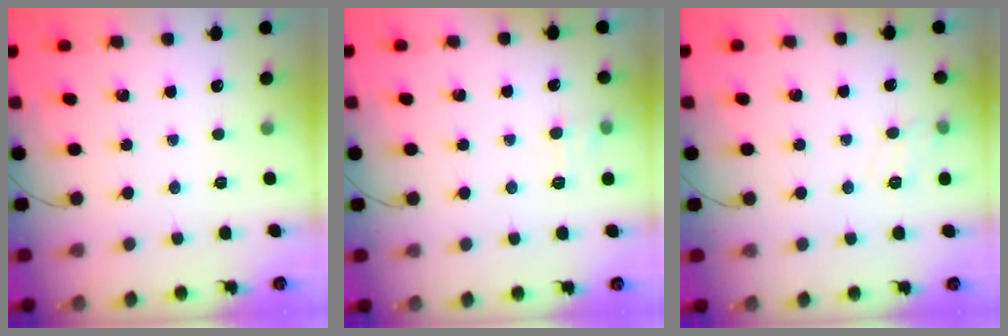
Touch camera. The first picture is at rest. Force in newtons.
{"total": 7.1, "press": 6.9, "slide": 1.6}
{"total": 4.8, "press": 4.6, "slide": 1.5}